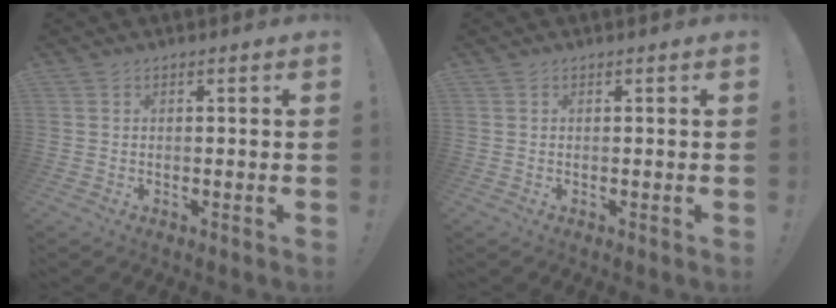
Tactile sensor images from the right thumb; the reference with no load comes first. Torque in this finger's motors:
{"motor_torque": [0.00, -0.01, 0.00, 0.00, 0.01]}